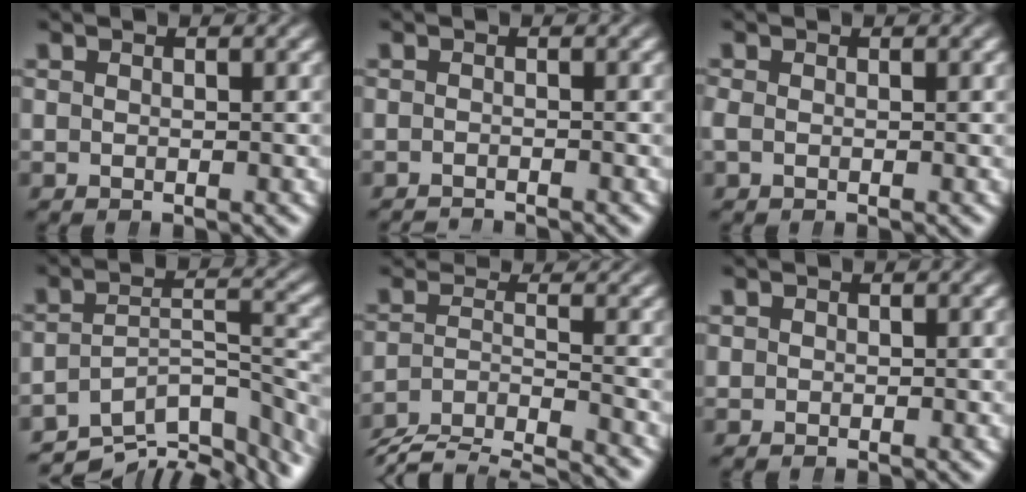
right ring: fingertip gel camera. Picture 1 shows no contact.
{"total": 1.8, "force": [-1.8, 0.1, -0.2], "torque": [0.001, -0.008, -0.032]}
{"total": 1.0, "force": [-0.5, 0.8, 0.4], "torque": [-0.022, -0.005, -0.007]}
{"total": 11.3, "force": [-7.4, 6.0, 6.0], "torque": [-0.074, -0.034, -0.108]}
{"total": 7.3, "force": [-5.0, 4.1, 3.3], "torque": [-0.056, -0.029, -0.084]}
{"total": 0.7, "force": [0.2, 0.6, -0.2], "torque": [0.002, -0.007, 0.009]}